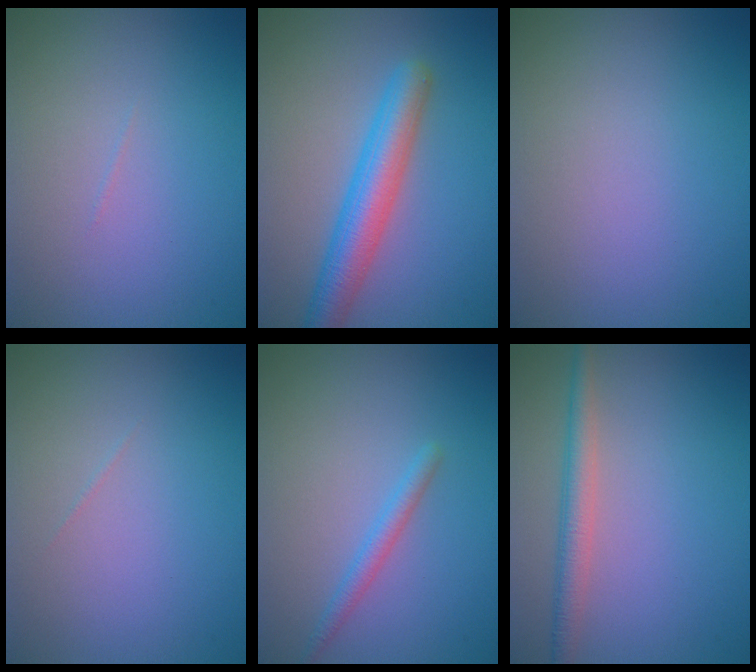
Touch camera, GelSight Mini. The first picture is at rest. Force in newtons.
{"total": 4.9, "press": 4.9, "slide": 0.2}
{"total": 0.0}
{"total": 0.0}
{"total": 1.5, "press": 1.5, "slide": 0.0}
{"total": 2.6, "press": 2.6, "slide": 0.1}